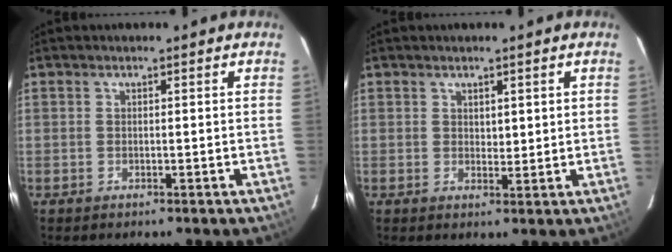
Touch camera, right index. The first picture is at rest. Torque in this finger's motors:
{"motor_torque": [-0.13, 0.16, -0.07, 0.00]}